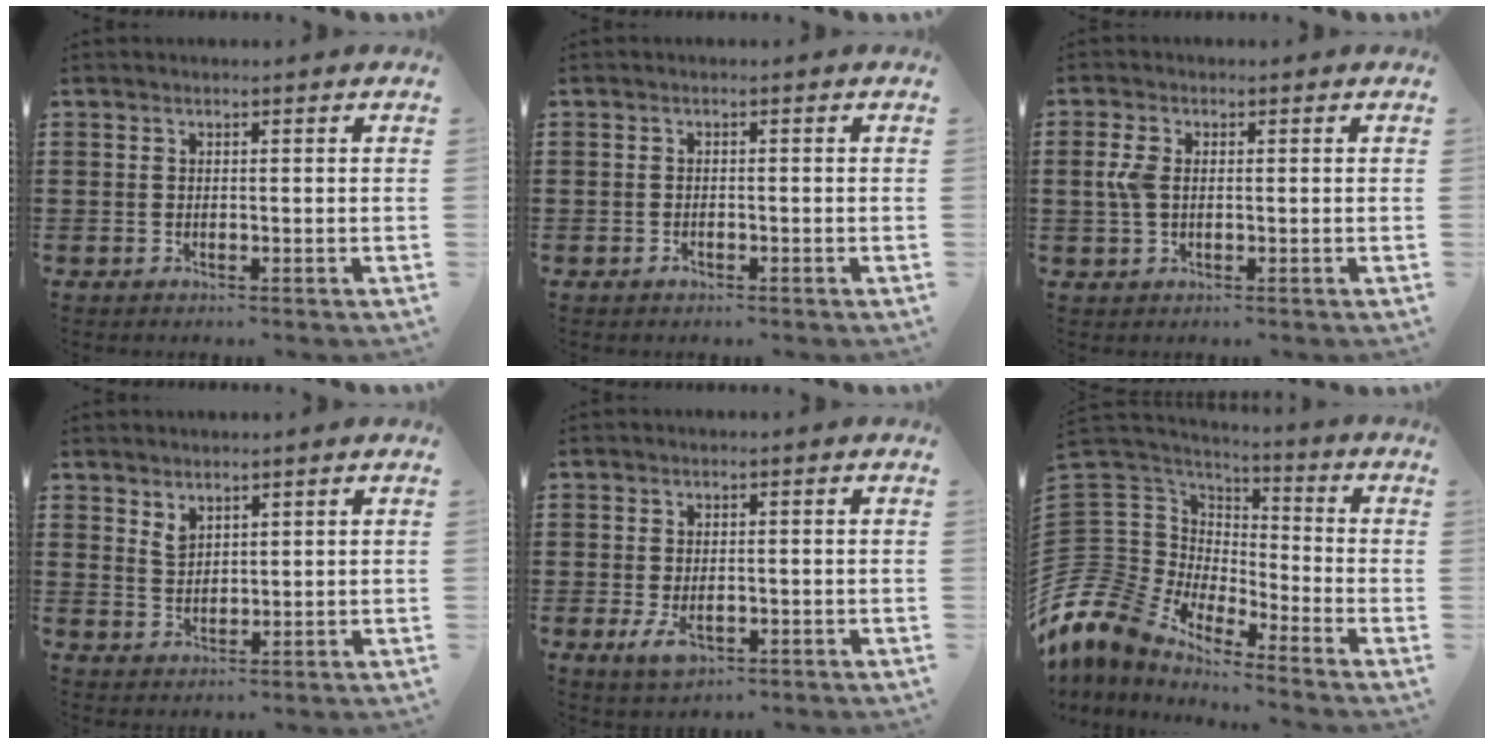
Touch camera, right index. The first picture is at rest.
{"total": 0.7, "force": [-0.6, 0.3, 0.3], "torque": [-0.007, -0.002, -0.011]}
{"total": 3.7, "force": [0.2, 2.2, 3.0], "torque": [-0.084, 0.001, -0.004]}
{"total": 2.3, "force": [1.9, 1.1, 0.7], "torque": [-0.018, 0.002, 0.036]}
{"total": 3.1, "force": [-0.9, 1.7, 2.5], "torque": [-0.058, -0.005, -0.020]}
{"total": 8.6, "force": [-6.8, 5.2, 0.9], "torque": [-0.098, -0.036, -0.147]}